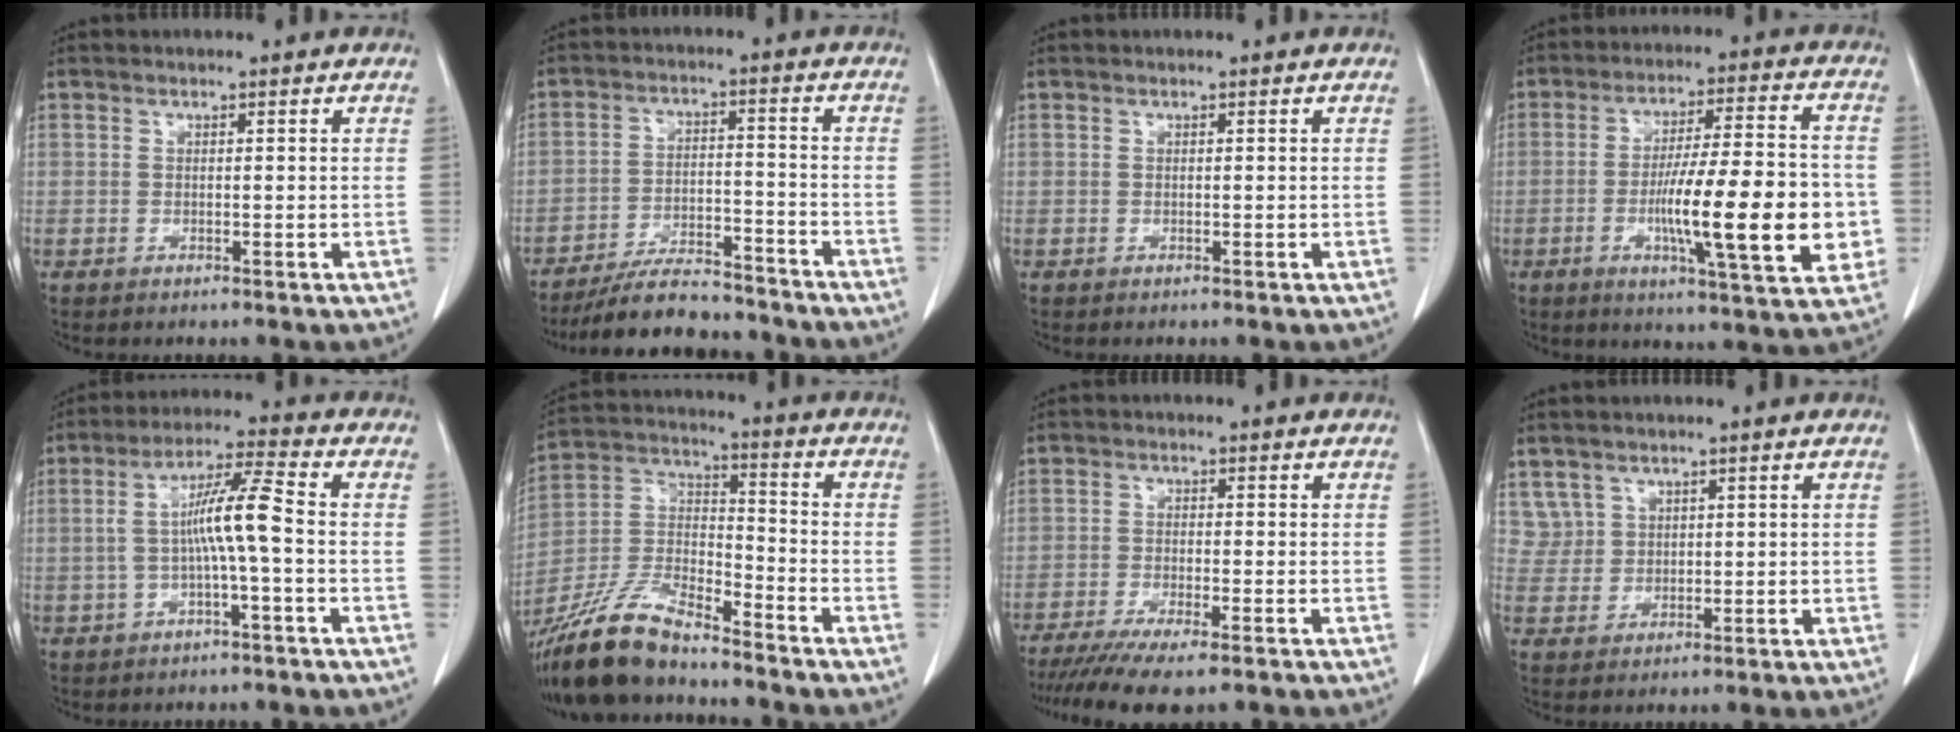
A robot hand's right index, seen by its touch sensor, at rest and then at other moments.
{"total": 12.0, "force": [-11.0, 2.6, 4.2], "torque": [-0.065, 0.008, -0.177]}
{"total": 0.0}
{"total": 17.3, "force": [-3.4, 2.3, 16.8], "torque": [-0.244, 0.002, -0.047]}
{"total": 7.6, "force": [-0.6, 0.0, 7.6], "torque": [-0.138, 0.021, -0.011]}
{"total": 14.6, "force": [-12.6, 2.7, 6.9], "torque": [-0.144, -0.001, -0.239]}
{"total": 10.0, "force": [-7.9, 1.0, 5.9], "torque": [-0.087, -0.019, -0.124]}
{"total": 3.7, "force": [2.3, 2.8, -0.4], "torque": [0.024, 0.006, 0.046]}